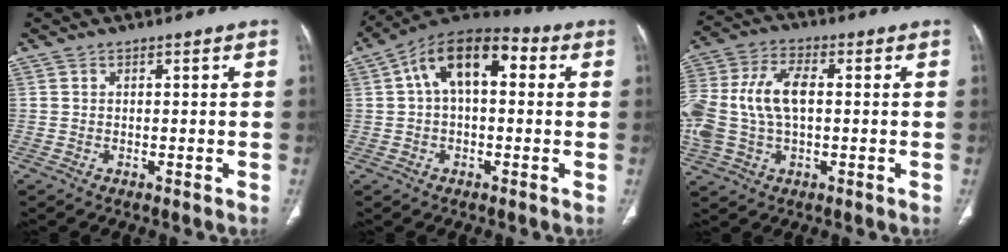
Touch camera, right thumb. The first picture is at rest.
{"total": 13.5, "force": [2.8, 7.4, 10.9], "torque": [-0.167, 0.038, 0.037]}
{"total": 16.6, "force": [0.6, 9.8, 13.4], "torque": [-0.312, 0.021, 0.011]}